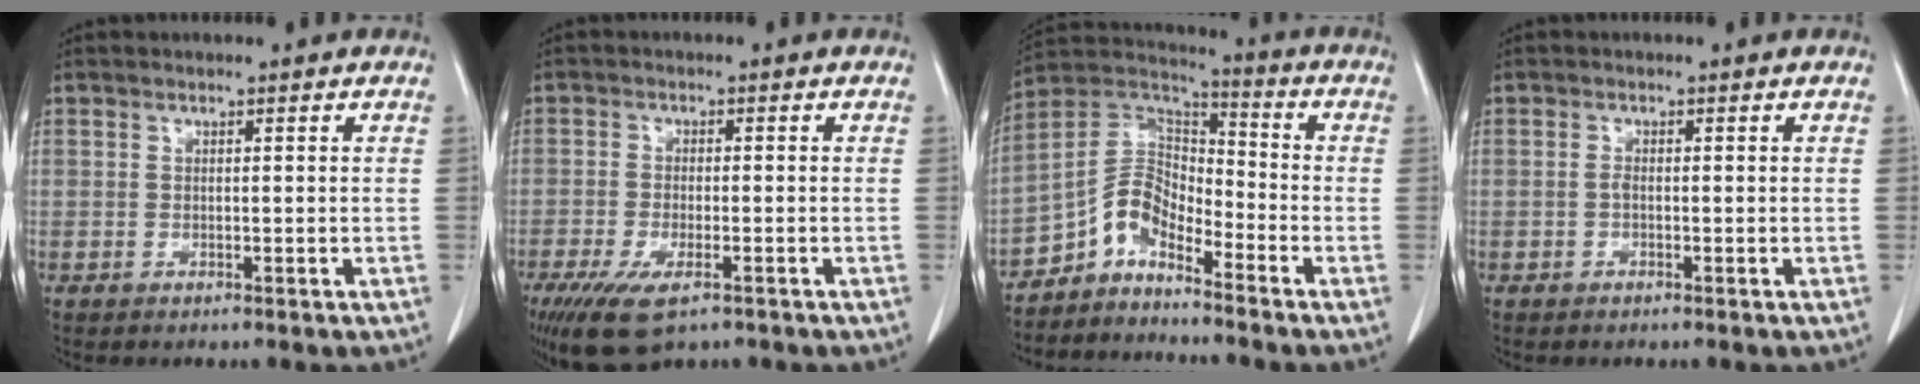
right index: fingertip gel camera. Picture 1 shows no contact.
{"total": 8.1, "force": [-5.0, 2.7, 5.8], "torque": [-0.107, -0.019, -0.082]}
{"total": 7.6, "force": [-5.8, 3.5, 3.5], "torque": [-0.066, 0.039, -0.118]}
{"total": 0.6, "force": [-0.2, 0.2, 0.5], "torque": [-0.012, 0.001, -0.006]}